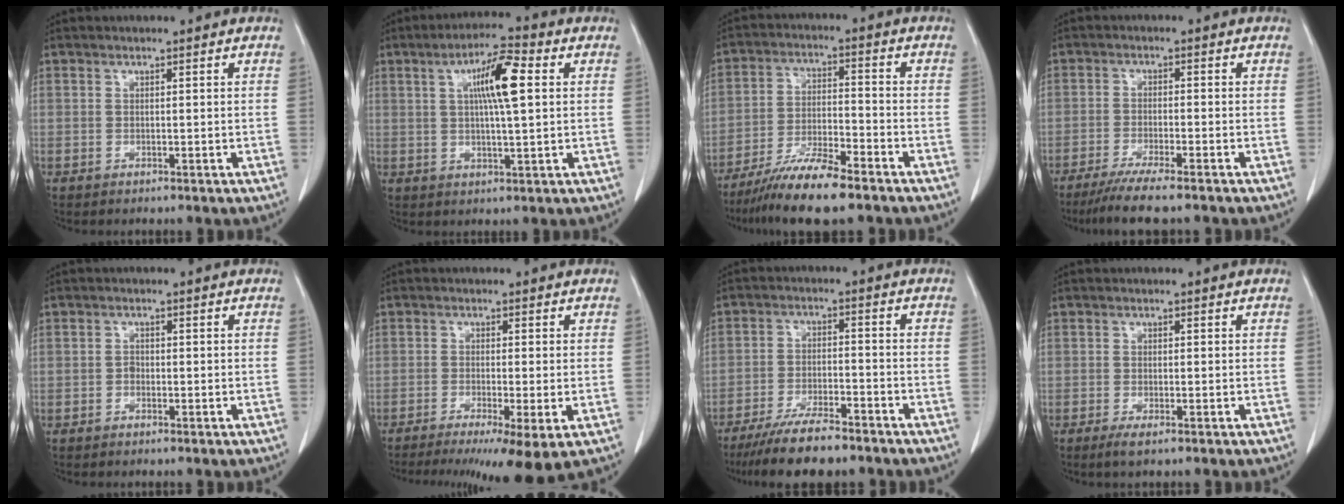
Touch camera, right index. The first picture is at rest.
{"total": 8.5, "force": [2.1, 0.9, 8.2], "torque": [-0.144, 0.011, 0.034]}
{"total": 10.4, "force": [-8.1, 0.9, 6.5], "torque": [-0.115, -0.022, -0.146]}
{"total": 8.1, "force": [-6.5, 0.0, 4.8], "torque": [-0.071, -0.020, -0.105]}
{"total": 0.9, "force": [-0.4, 0.7, 0.4], "torque": [-0.004, 0.004, -0.009]}
{"total": 10.5, "force": [-7.0, 0.5, 7.9], "torque": [-0.106, -0.021, -0.108]}
{"total": 9.8, "force": [-8.1, 1.8, 5.2], "torque": [-0.086, -0.022, -0.136]}
{"total": 2.0, "force": [-1.2, 0.2, 1.6], "torque": [-0.031, -0.005, -0.024]}